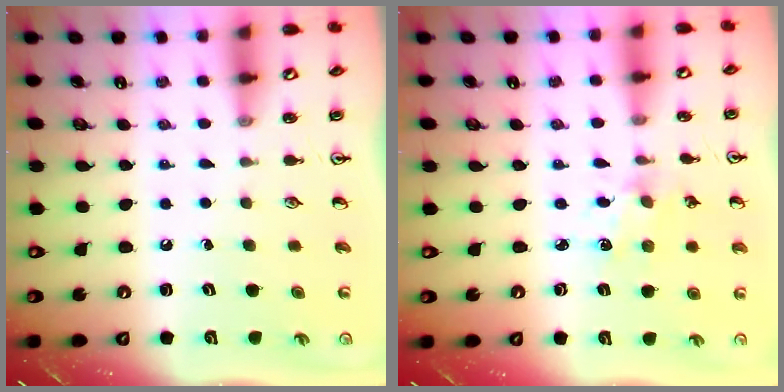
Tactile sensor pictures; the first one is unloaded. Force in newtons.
{"total": 2.3, "press": 2.3, "slide": 0.4}